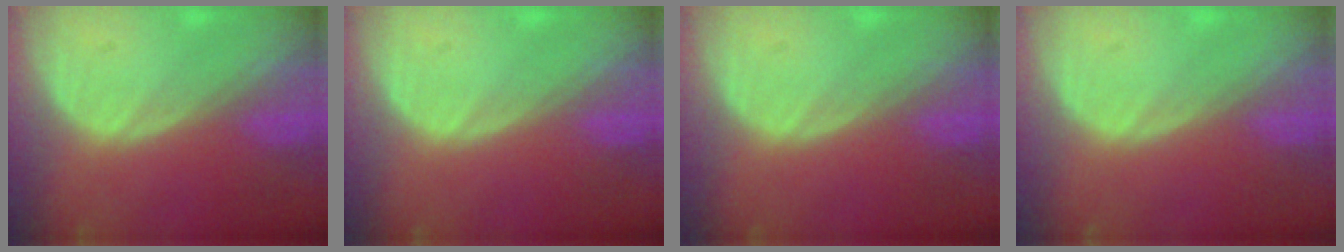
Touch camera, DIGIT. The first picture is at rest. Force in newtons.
{"total": 0.0}
{"total": 0.0}
{"total": 0.0}